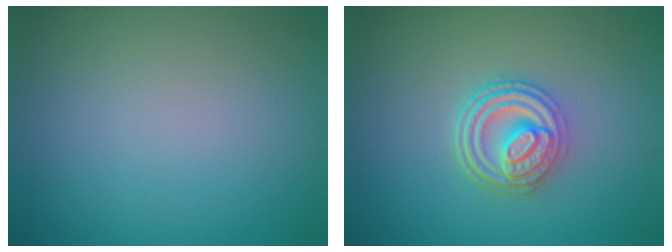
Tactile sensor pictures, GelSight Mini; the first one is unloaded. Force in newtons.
{"total": 4.7, "press": 3.7, "slide": 2.9}